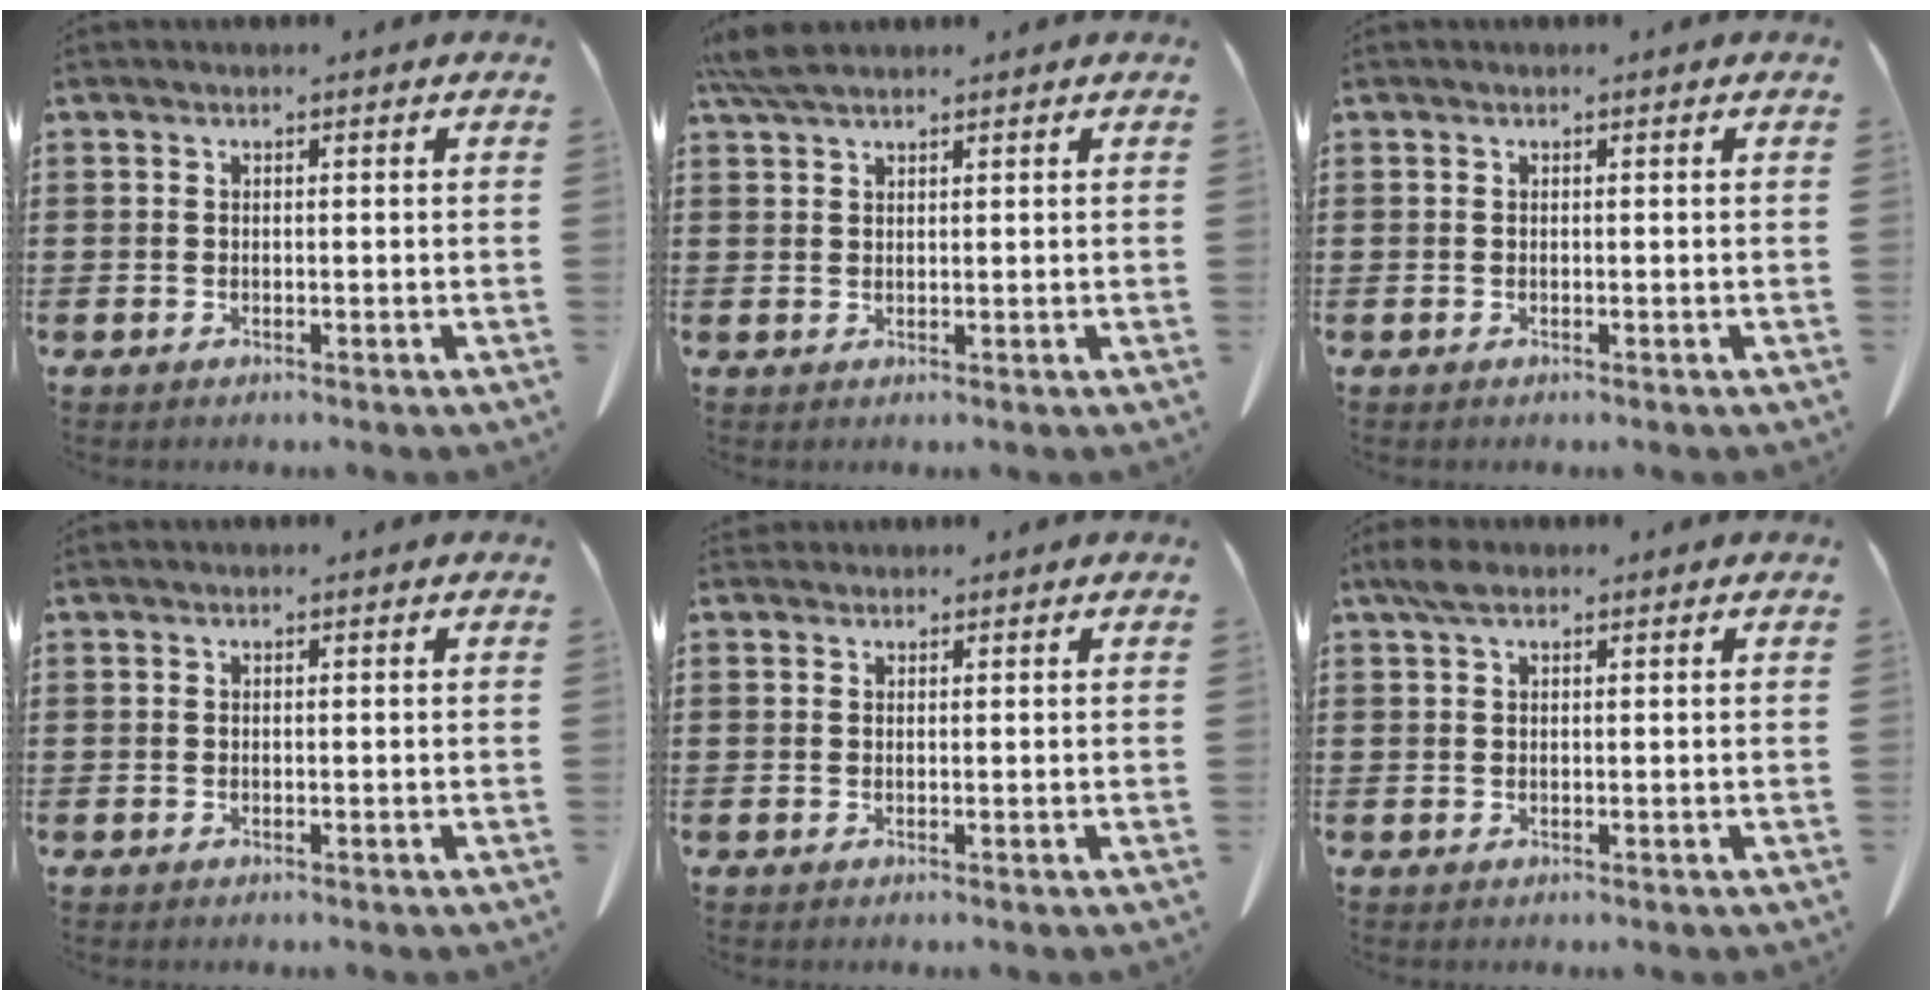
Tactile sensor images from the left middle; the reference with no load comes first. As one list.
[{"total": 3.8, "force": [2.8, 0.9, 2.3], "torque": [-0.060, -0.002, 0.053]}, {"total": 0.0}, {"total": 0.0}, {"total": 0.9, "force": [0.9, 0.3, 0.0], "torque": [-0.004, 0.000, 0.019]}, {"total": 2.4, "force": [1.4, 0.9, 1.7], "torque": [-0.038, 0.004, 0.025]}]